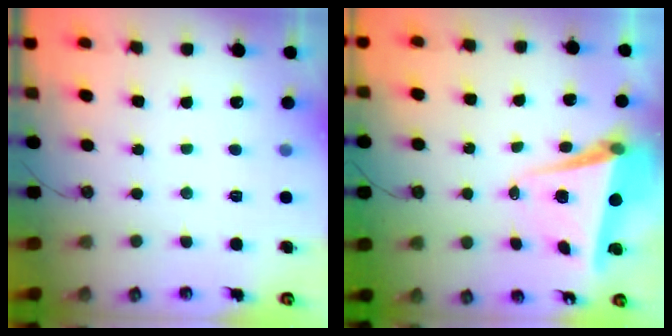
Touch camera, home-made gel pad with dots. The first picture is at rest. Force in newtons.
{"total": 7.3, "press": 7.1, "slide": 1.3}